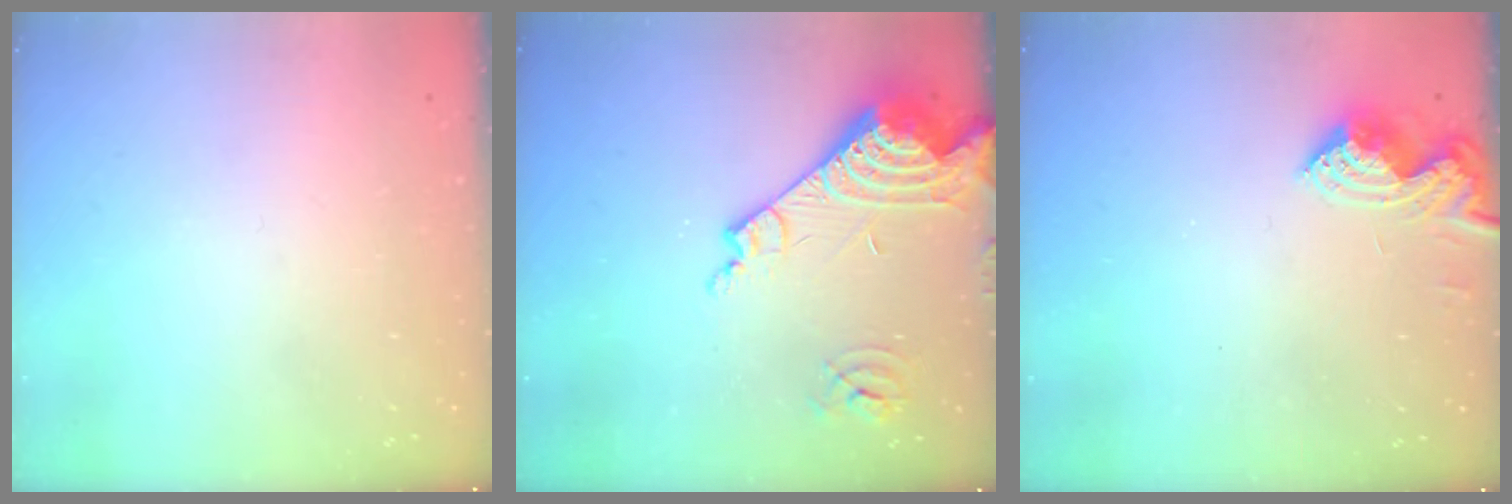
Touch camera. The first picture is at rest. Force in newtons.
{"total": 16.2, "press": 16.1, "slide": 2.0}
{"total": 8.6, "press": 8.6, "slide": 0.4}